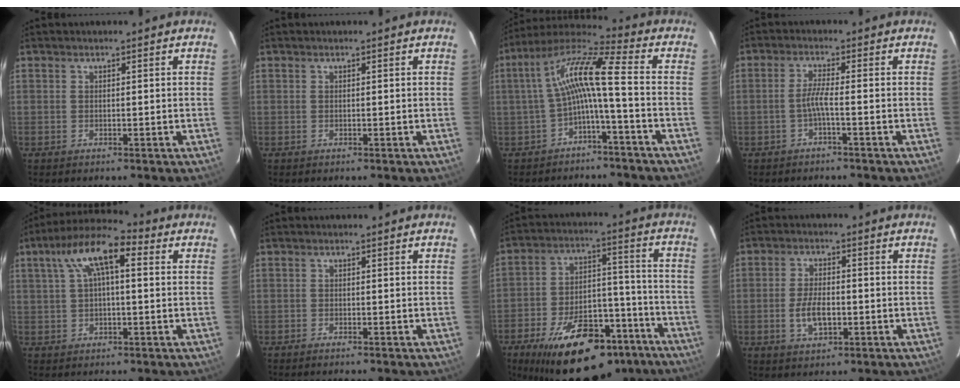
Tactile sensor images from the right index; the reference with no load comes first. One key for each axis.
{"total": 0.0}
{"total": 10.4, "fx": -1.9, "fy": 0.5, "fz": 10.2, "tx": -0.212, "ty": 0.022, "tz": -0.037}
{"total": 2.5, "fx": -1.3, "fy": -0.5, "fz": 2.1, "tx": -0.044, "ty": 0.000, "tz": -0.024}
{"total": 10.6, "fx": 3.3, "fy": 3.8, "fz": 9.3, "tx": -0.173, "ty": 0.035, "tz": 0.051}
{"total": 1.1, "fx": -1.0, "fy": 0.1, "fz": 0.4, "tx": -0.015, "ty": -0.001, "tz": -0.021}
{"total": 26.3, "fx": -18.5, "fy": 11.7, "fz": 14.6, "tx": -0.256, "ty": 0.020, "tz": -0.256}
{"total": 6.0, "fx": -1.6, "fy": 2.9, "fz": 5.0, "tx": -0.101, "ty": -0.002, "tz": -0.027}